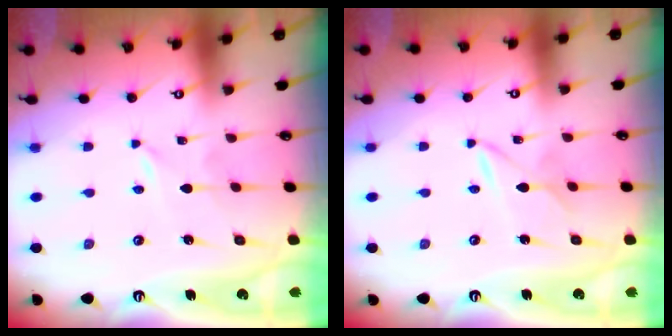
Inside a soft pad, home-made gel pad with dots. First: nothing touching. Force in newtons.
{"total": 2.3, "press": 2.3, "slide": 0.2}